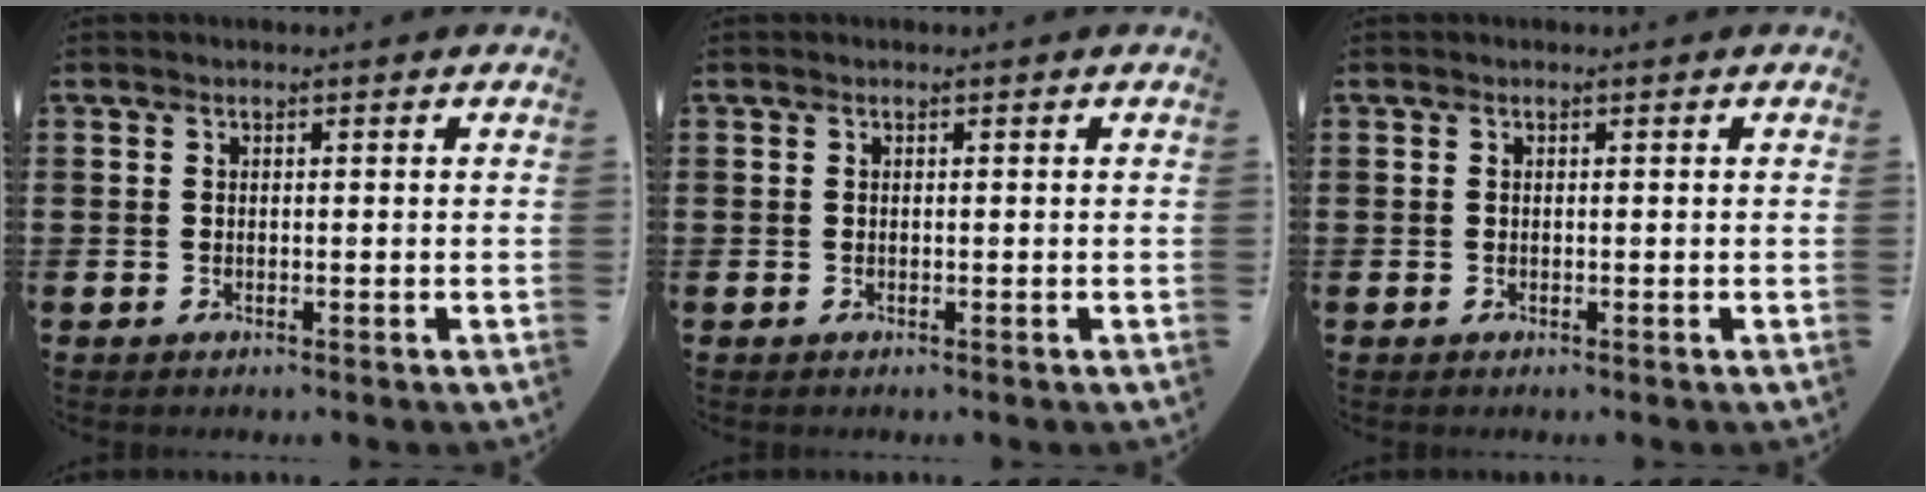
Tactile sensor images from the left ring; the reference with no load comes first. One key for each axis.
{"total": 0.0}
{"total": 0.0}